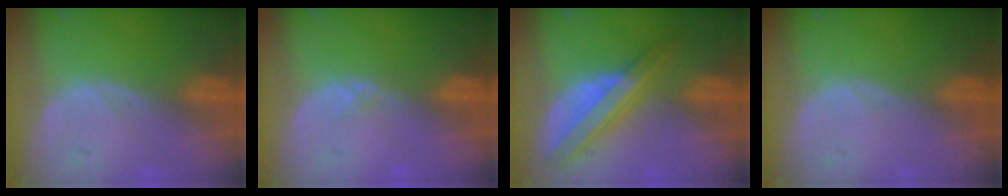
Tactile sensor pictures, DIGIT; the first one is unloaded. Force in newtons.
{"total": 0.8, "press": 0.5, "slide": 0.6}
{"total": 7.9, "press": 6.7, "slide": 4.2}
{"total": 0.0}